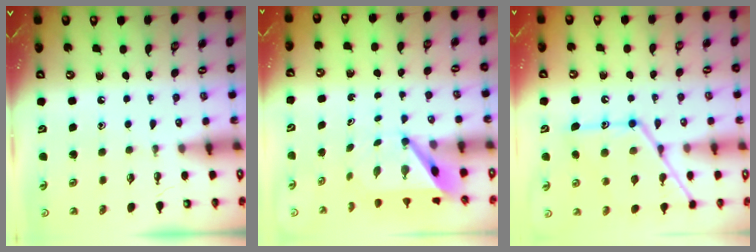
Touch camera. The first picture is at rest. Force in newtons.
{"total": 4.9, "press": 4.9, "slide": 0.6}
{"total": 16.5, "press": 16.5, "slide": 1.2}